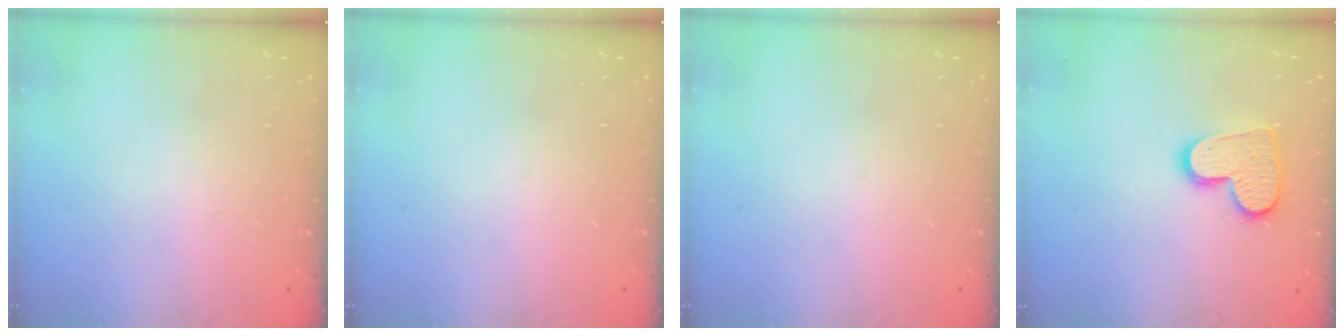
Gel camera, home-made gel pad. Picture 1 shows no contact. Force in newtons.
{"total": 0.0}
{"total": 0.0}
{"total": 12.8, "press": 12.7, "slide": 1.0}